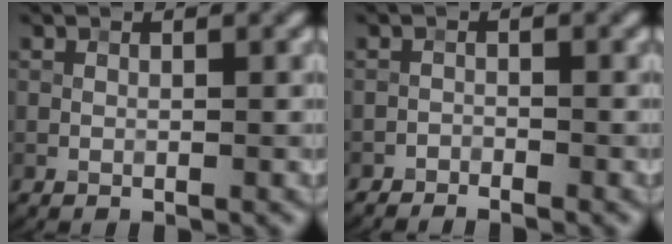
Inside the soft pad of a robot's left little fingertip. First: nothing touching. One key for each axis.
{"total": 1.5, "fx": -1.5, "fy": 0.1, "fz": 0.0, "tx": 0.002, "ty": 0.002, "tz": -0.030}